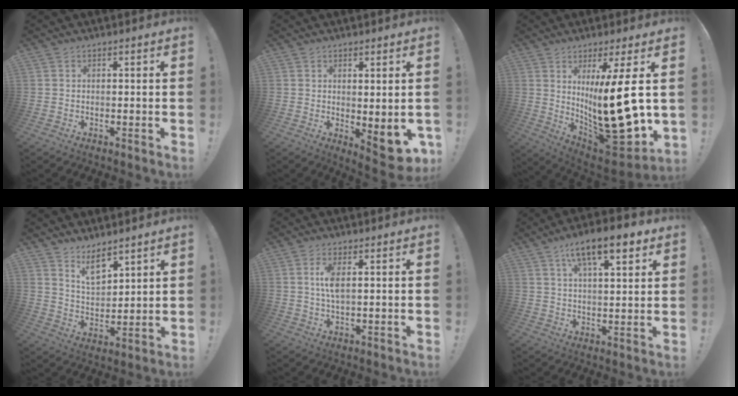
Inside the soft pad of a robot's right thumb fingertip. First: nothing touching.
{"total": 6.3, "force": [0.1, 1.3, 6.2], "torque": [-0.068, -0.023, 0.002]}
{"total": 21.8, "force": [3.3, 5.4, 20.9], "torque": [-0.344, -0.058, 0.053]}
{"total": 8.6, "force": [7.0, 3.8, 3.2], "torque": [-0.063, -0.048, 0.135]}
{"total": 5.0, "force": [1.1, 1.7, 4.6], "torque": [-0.089, -0.003, 0.014]}
{"total": 12.8, "force": [7.2, 4.0, 9.8], "torque": [-0.152, -0.027, 0.117]}